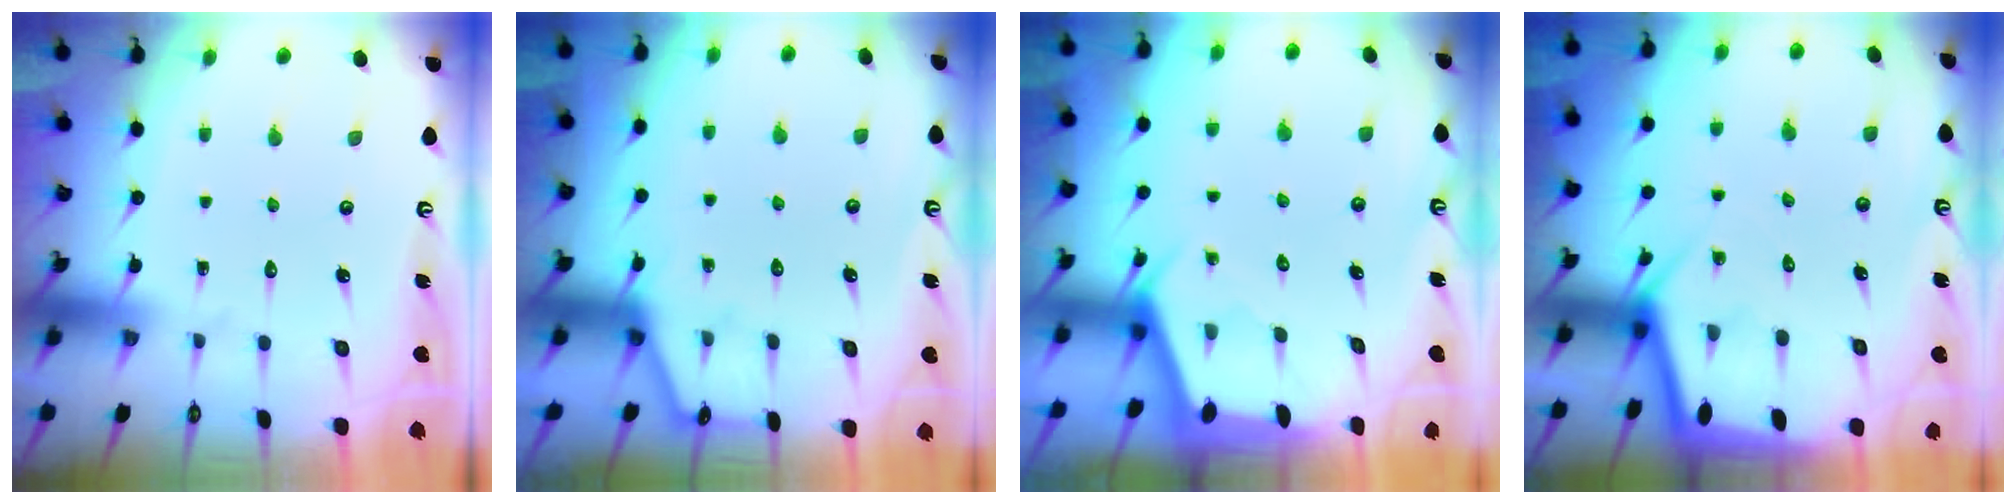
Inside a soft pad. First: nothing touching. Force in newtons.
{"total": 2.5, "press": 2.4, "slide": 0.3}
{"total": 2.5, "press": 2.5, "slide": 0.3}
{"total": 3.5, "press": 3.4, "slide": 0.4}